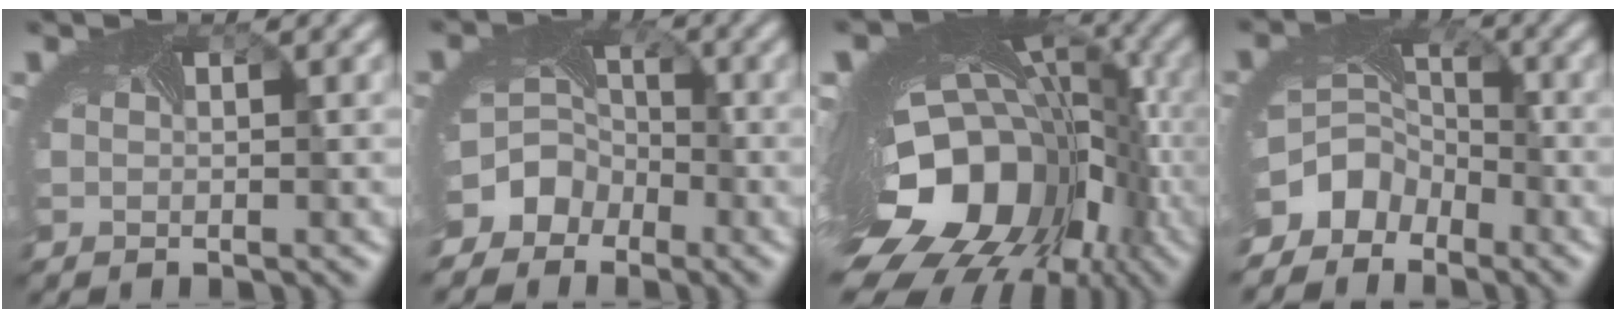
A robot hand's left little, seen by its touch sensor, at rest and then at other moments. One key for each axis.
{"total": 7.4, "fx": -3.9, "fy": 6.0, "fz": 1.7, "tx": -0.030, "ty": -0.016, "tz": -0.066}
{"total": 20.8, "fx": -6.5, "fy": 14.1, "fz": 13.8, "tx": -0.242, "ty": -0.059, "tz": -0.079}
{"total": 6.3, "fx": -4.2, "fy": 4.4, "fz": 1.8, "tx": -0.029, "ty": -0.001, "tz": -0.071}